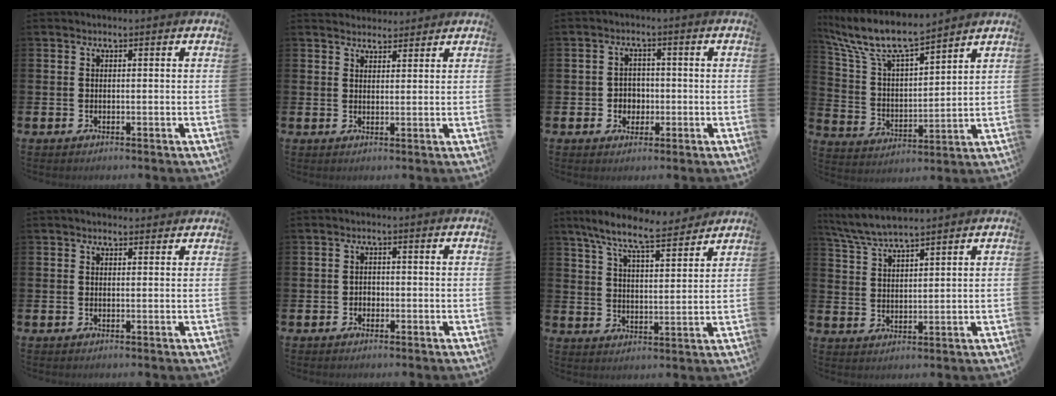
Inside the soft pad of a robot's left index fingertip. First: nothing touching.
{"total": 2.9, "force": [2.7, 1.0, -0.2], "torque": [-0.001, -0.009, 0.051]}
{"total": 2.8, "force": [-0.6, 2.6, 0.8], "torque": [-0.016, 0.004, -0.019]}
{"total": 9.6, "force": [8.5, 1.8, 4.0], "torque": [-0.119, -0.047, 0.151]}
{"total": 1.2, "force": [1.1, 0.3, 0.3], "torque": [0.002, 0.001, 0.018]}
{"total": 1.3, "force": [-0.7, 1.0, 0.3], "torque": [-0.006, 0.003, -0.016]}
{"total": 8.9, "force": [7.9, 1.1, 3.7], "torque": [-0.095, -0.041, 0.141]}
{"total": 5.4, "force": [5.1, 0.2, 1.7], "torque": [-0.055, -0.016, 0.094]}